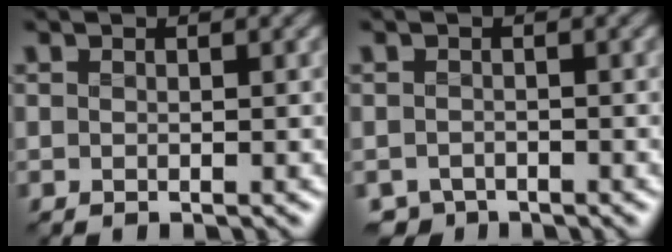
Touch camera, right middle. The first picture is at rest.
{"total": 1.9, "force": [-1.8, 0.7, 0.1], "torque": [0.001, -0.011, -0.035]}